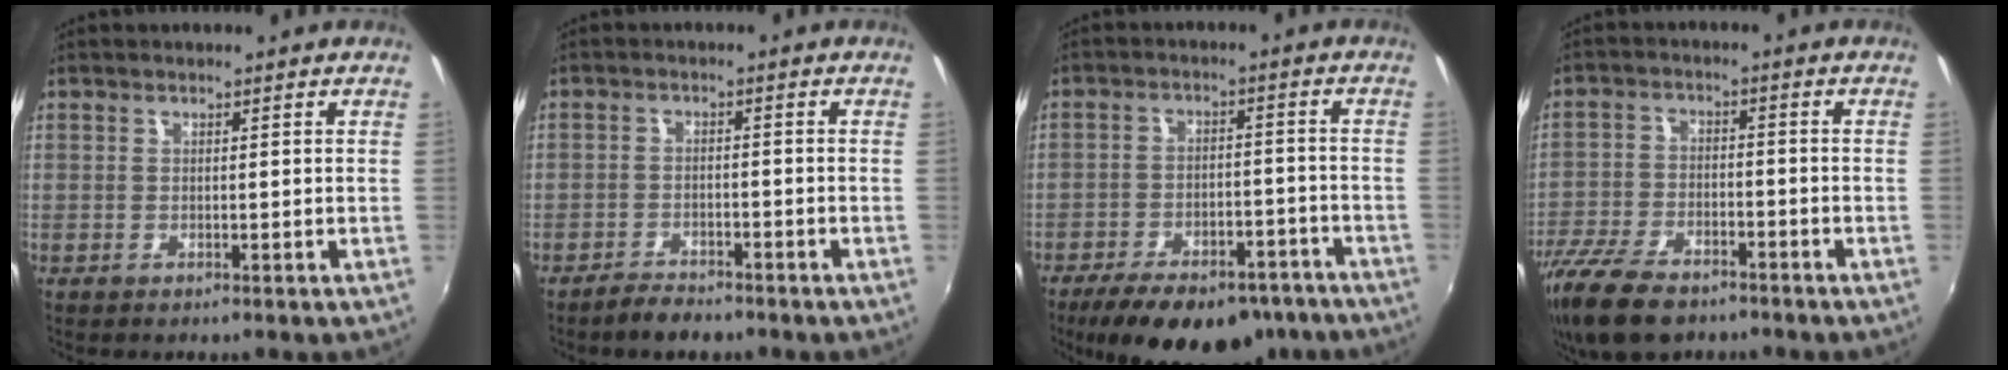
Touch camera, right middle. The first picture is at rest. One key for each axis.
{"total": 3.7, "fx": -3.3, "fy": 1.2, "fz": 1.2, "tx": -0.040, "ty": 0.003, "tz": -0.058}
{"total": 19.6, "fx": -15.2, "fy": 7.9, "fz": 9.5, "tx": -0.181, "ty": -0.009, "tz": -0.203}
{"total": 14.2, "fx": -10.5, "fy": 6.0, "fz": 7.5, "tx": -0.183, "ty": -0.034, "tz": -0.197}